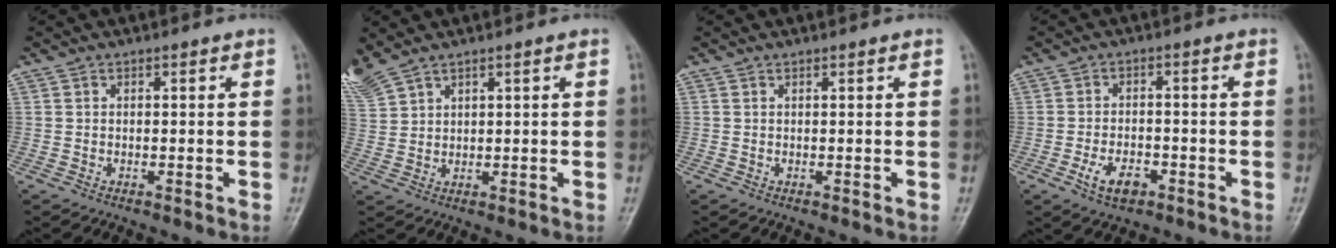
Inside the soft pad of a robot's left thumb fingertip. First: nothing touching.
{"total": 6.2, "force": [4.8, 2.2, 3.2], "torque": [-0.087, 0.002, 0.117]}
{"total": 0.0}
{"total": 5.5, "force": [-2.7, 3.2, 3.6], "torque": [-0.060, 0.012, -0.045]}